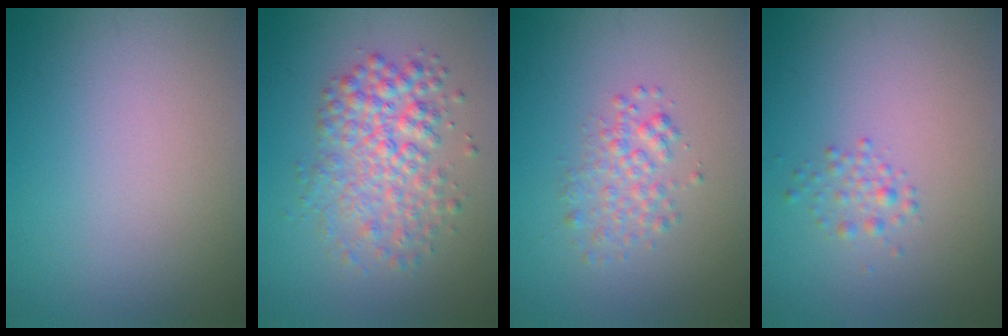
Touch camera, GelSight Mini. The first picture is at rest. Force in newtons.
{"total": 4.4, "press": 4.4, "slide": 0.1}
{"total": 2.1, "press": 2.1, "slide": 0.1}
{"total": 1.3, "press": 1.3, "slide": 0.0}